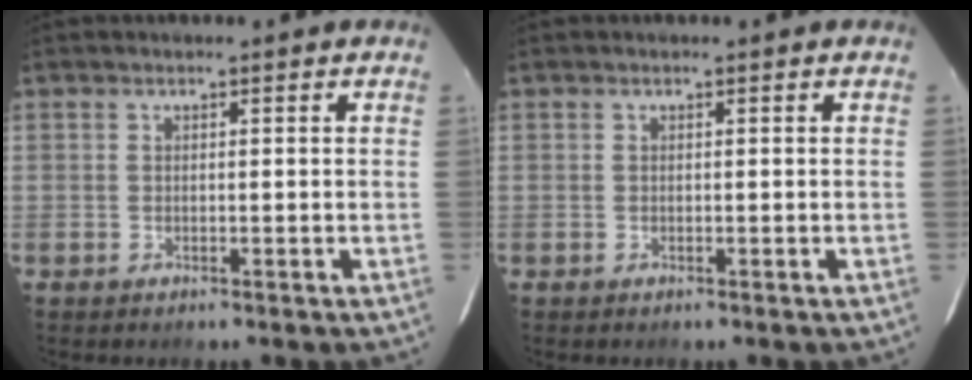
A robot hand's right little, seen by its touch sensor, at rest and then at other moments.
{"total": 0.0}